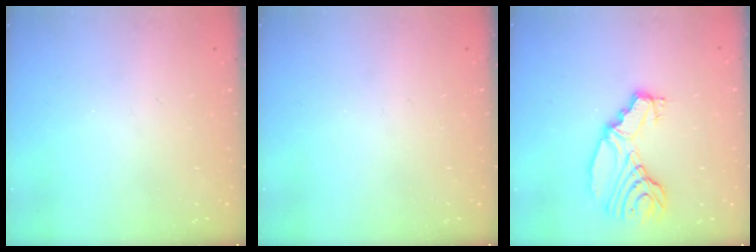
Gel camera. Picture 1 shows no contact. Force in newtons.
{"total": 0.0}
{"total": 12.1, "press": 12.1, "slide": 1.3}